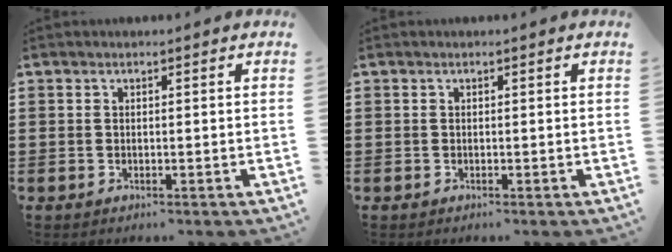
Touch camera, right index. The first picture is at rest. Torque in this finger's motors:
{"motor_torque": [-0.09, -0.15, -0.07, -0.02]}